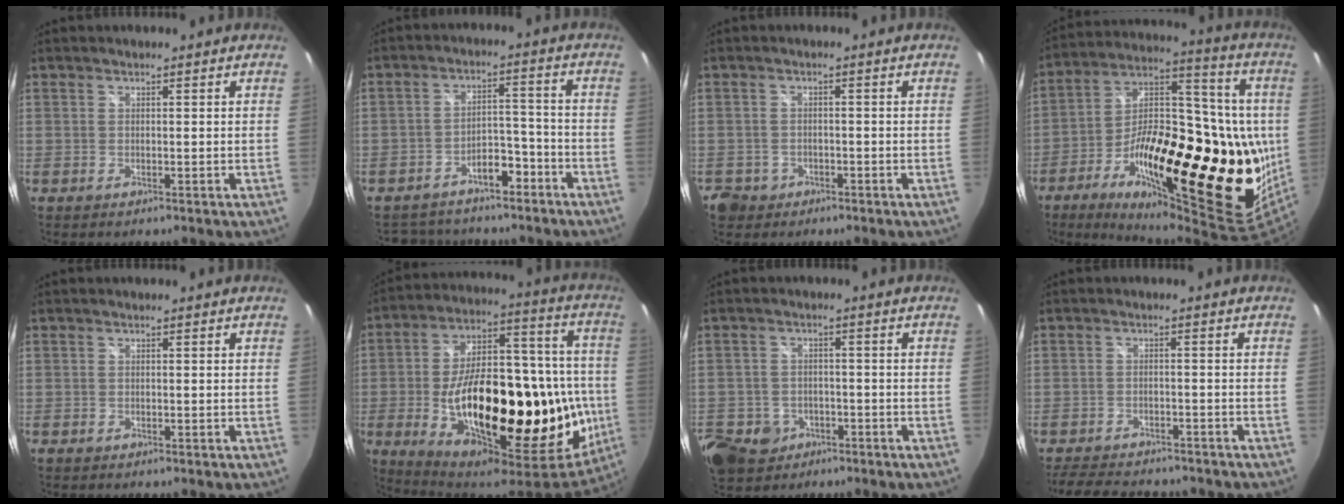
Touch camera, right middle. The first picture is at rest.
{"total": 12.2, "force": [-9.2, 6.4, 4.8], "torque": [-0.097, 0.038, -0.120]}
{"total": 4.2, "force": [-2.0, 3.5, 0.9], "torque": [-0.036, 0.003, -0.030]}
{"total": 33.6, "force": [-6.8, 14.2, 29.7], "torque": [-0.460, 0.010, -0.089]}
{"total": 0.6, "force": [-0.4, 0.4, 0.2], "torque": [-0.005, -0.003, -0.009]}
{"total": 36.1, "force": [-8.4, 16.6, 31.0], "torque": [-0.476, 0.018, -0.095]}
{"total": 12.8, "force": [-5.6, 10.4, 4.8], "torque": [-0.167, -0.005, -0.079]}
{"total": 11.1, "force": [-9.7, 3.6, 4.2], "torque": [-0.099, -0.009, -0.143]}